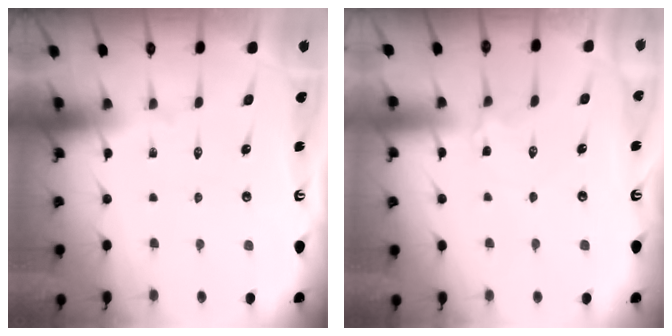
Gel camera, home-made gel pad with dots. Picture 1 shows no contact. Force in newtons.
{"total": 2.7, "press": 2.6, "slide": 0.5}